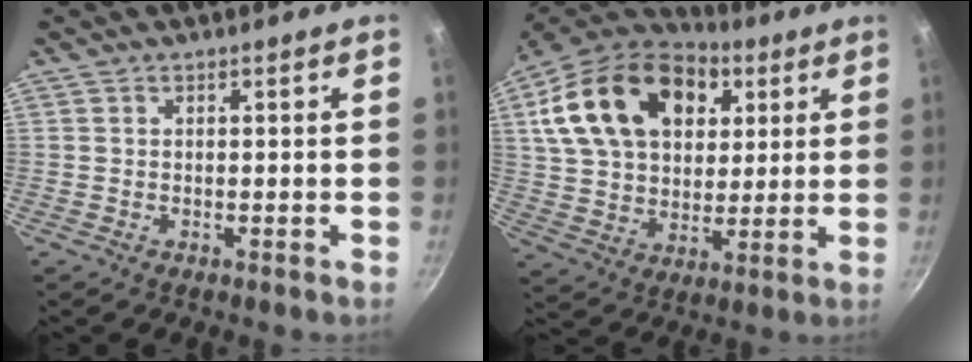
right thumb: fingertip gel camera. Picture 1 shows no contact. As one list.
[{"total": 24.9, "force": [8.7, 16.8, 16.1], "torque": [-0.263, 0.000, 0.146]}]